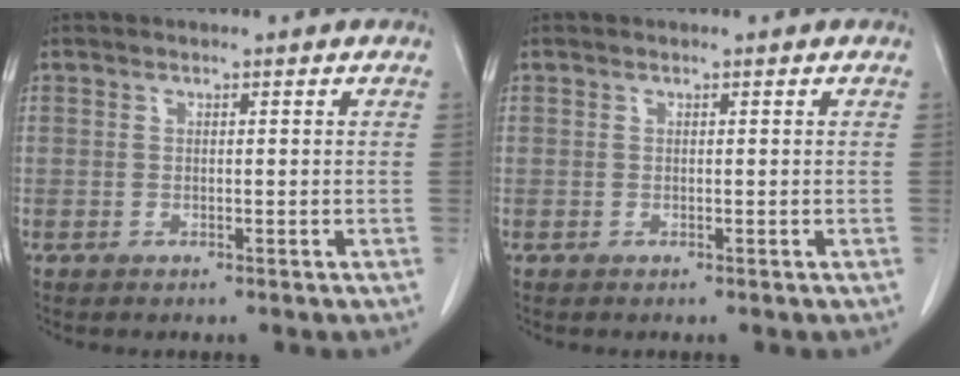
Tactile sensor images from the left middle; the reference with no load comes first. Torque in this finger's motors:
{"motor_torque": [-0.01, 0.00, 0.03, 0.00]}